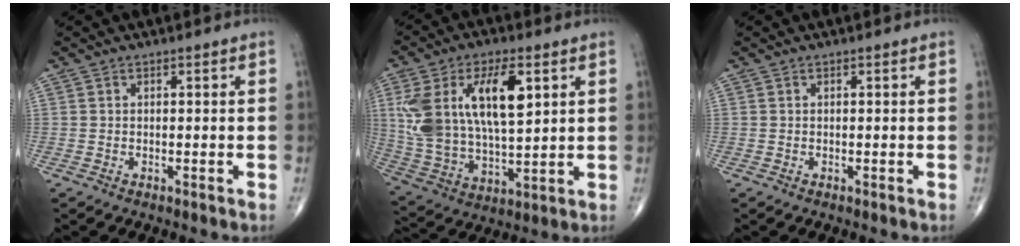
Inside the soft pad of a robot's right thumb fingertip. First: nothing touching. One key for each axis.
{"total": 20.1, "fx": 6.0, "fy": 9.5, "fz": 16.7, "tx": -0.315, "ty": -0.010, "tz": 0.115}
{"total": 0.0}